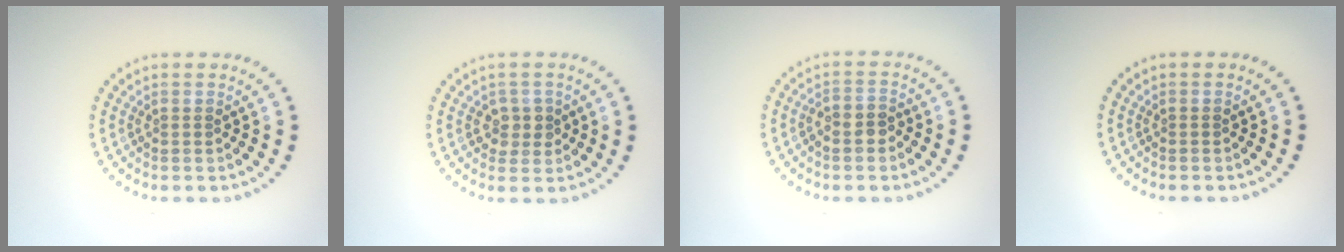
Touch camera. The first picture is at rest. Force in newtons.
{"total": 1.8, "press": 1.7, "slide": 0.4}
{"total": 1.6, "press": 1.5, "slide": 0.7}
{"total": 0.0}